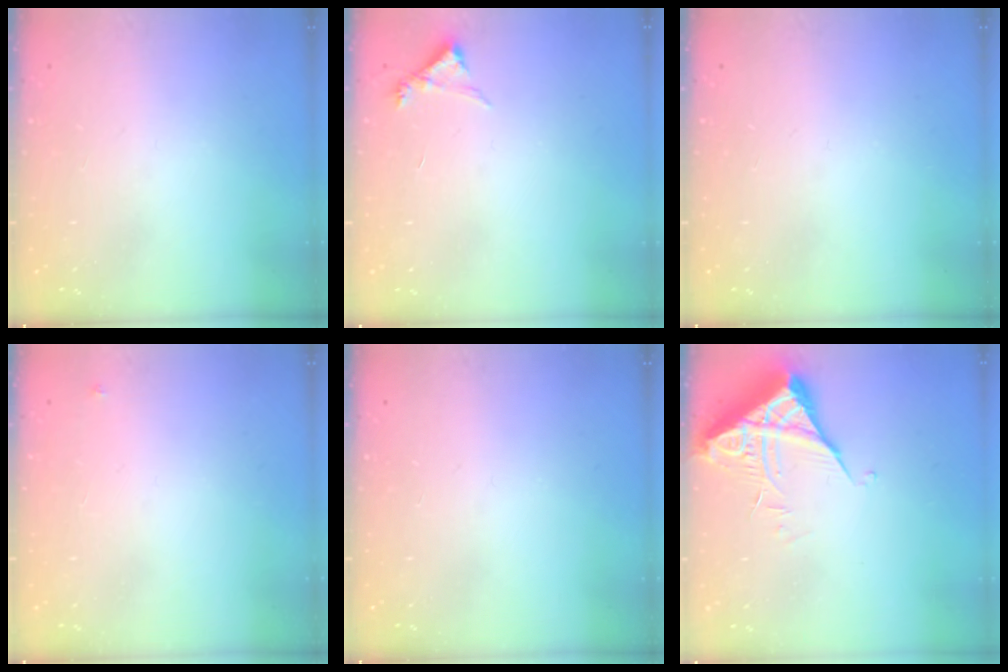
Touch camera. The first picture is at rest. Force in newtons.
{"total": 5.0, "press": 5.0, "slide": 0.5}
{"total": 0.0}
{"total": 3.1, "press": 3.1, "slide": 0.3}
{"total": 0.0}
{"total": 6.0, "press": 6.0, "slide": 0.2}